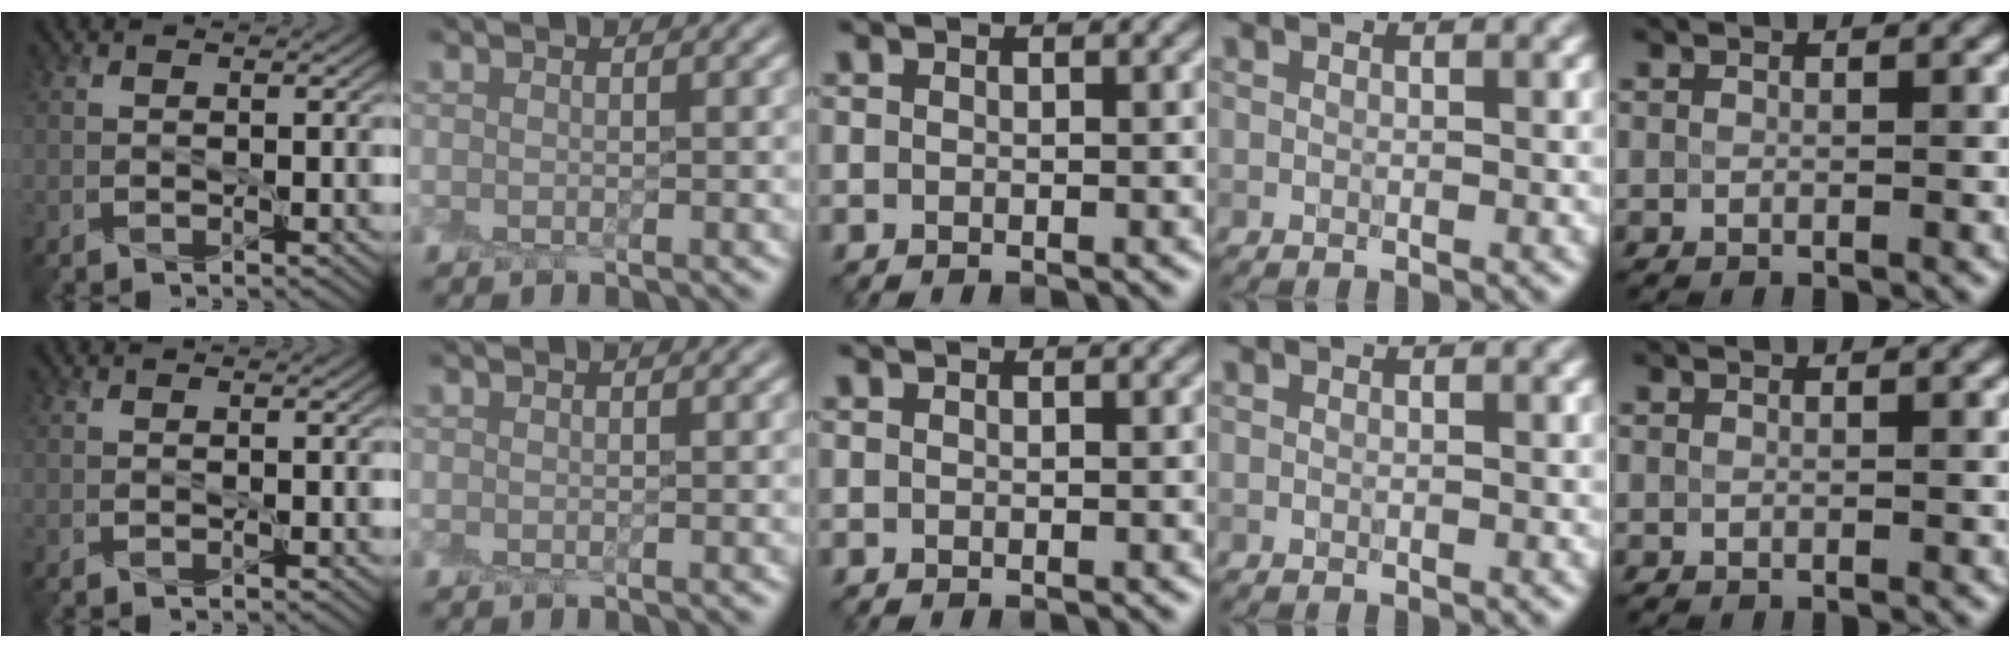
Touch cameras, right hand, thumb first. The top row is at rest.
{}